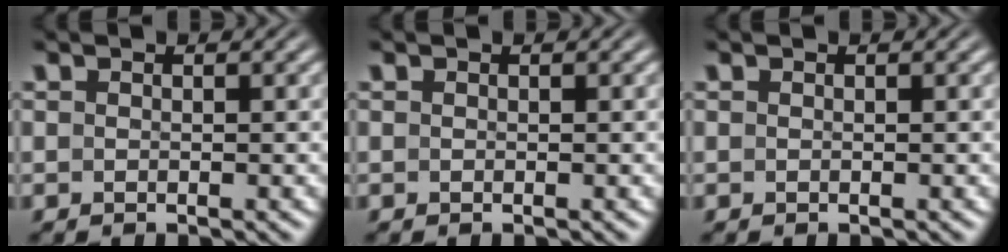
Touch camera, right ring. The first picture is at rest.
{"total": 0.0}
{"total": 0.0}